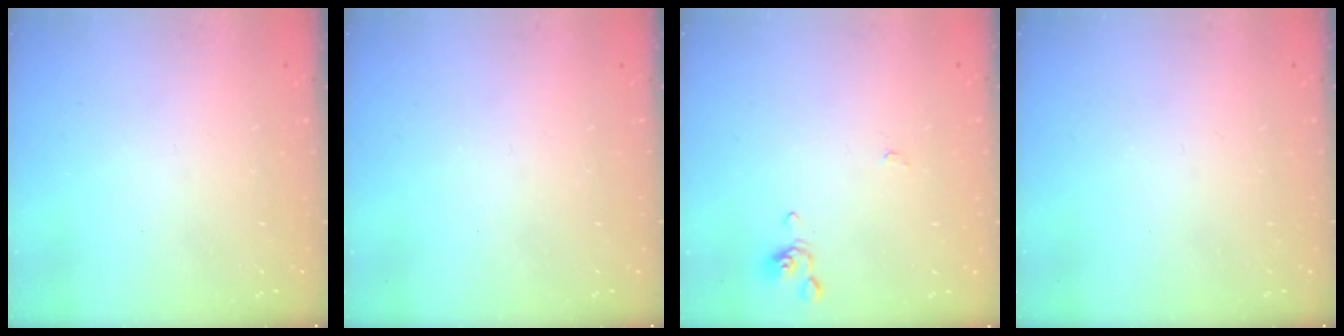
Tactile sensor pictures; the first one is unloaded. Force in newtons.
{"total": 0.0}
{"total": 0.0}
{"total": 0.0}